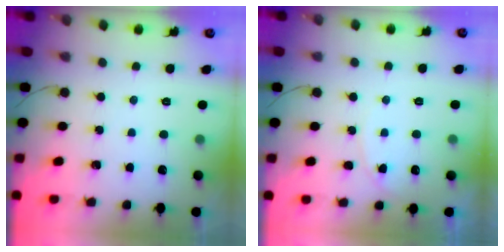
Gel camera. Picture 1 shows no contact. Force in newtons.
{"total": 6.2, "press": 6.2, "slide": 0.7}